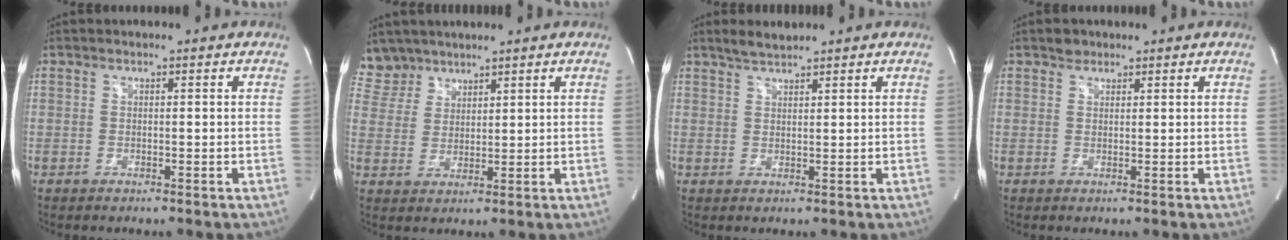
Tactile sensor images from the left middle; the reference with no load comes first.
{"total": 5.5, "force": [4.8, 2.6, -0.4], "torque": [0.009, 0.006, 0.103]}
{"total": 2.7, "force": [2.5, 0.2, 1.0], "torque": [-0.026, 0.006, 0.048]}
{"total": 1.5, "force": [1.2, 1.0, 0.2], "torque": [-0.003, 0.000, 0.017]}